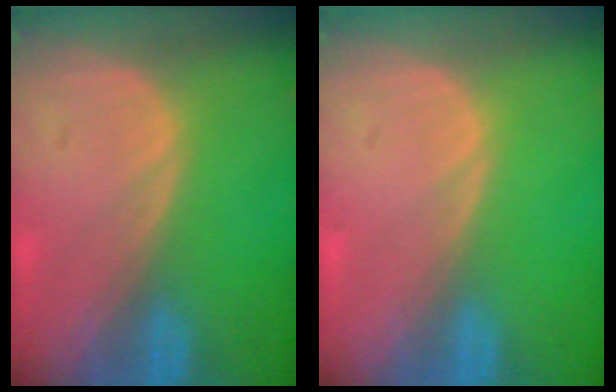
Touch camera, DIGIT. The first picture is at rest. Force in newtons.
{"total": 0.0}